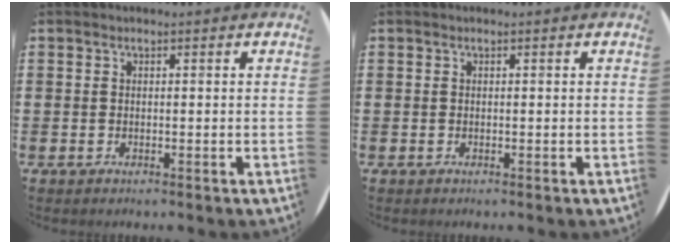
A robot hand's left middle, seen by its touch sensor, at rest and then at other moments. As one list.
[{"total": 0.0}]